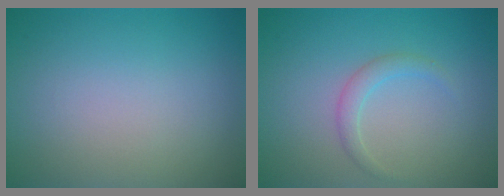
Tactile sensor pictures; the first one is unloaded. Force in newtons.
{"total": 1.4, "press": 1.4, "slide": 0.0}